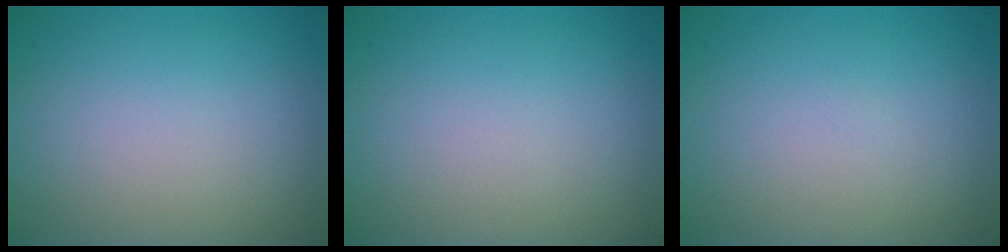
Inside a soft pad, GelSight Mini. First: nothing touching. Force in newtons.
{"total": 0.0}
{"total": 0.0}